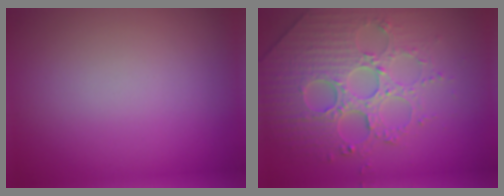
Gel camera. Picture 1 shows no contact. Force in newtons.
{"total": 5.8, "press": 5.3, "slide": 2.4}